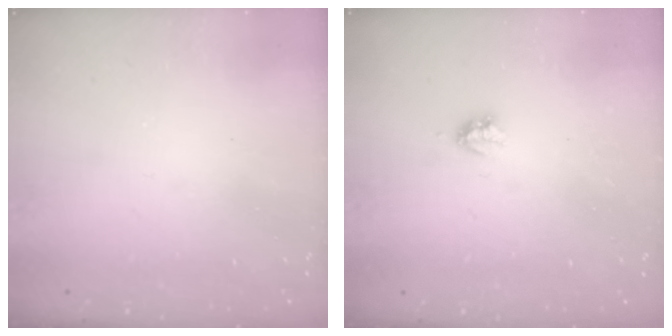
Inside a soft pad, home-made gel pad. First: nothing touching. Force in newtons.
{"total": 2.9, "press": 2.9, "slide": 0.5}